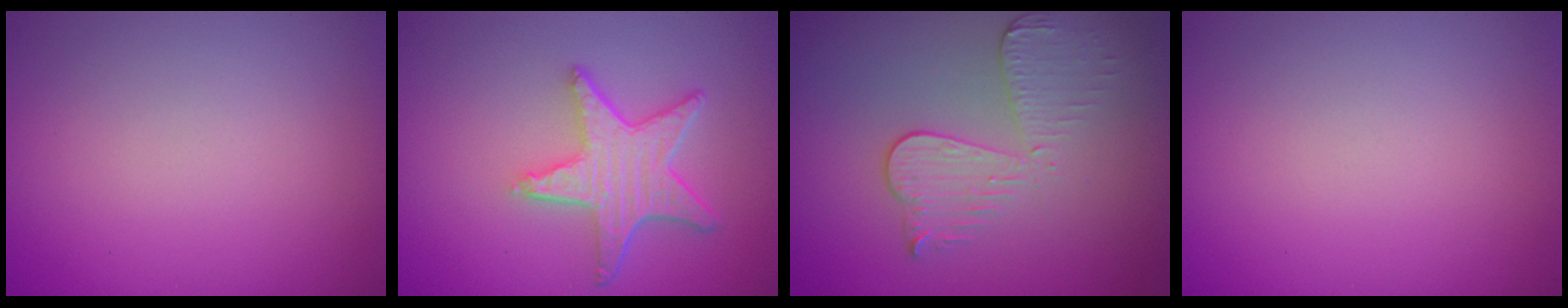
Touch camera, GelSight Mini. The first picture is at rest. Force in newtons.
{"total": 5.1, "press": 4.1, "slide": 3.1}
{"total": 3.4, "press": 3.0, "slide": 1.6}
{"total": 0.0}